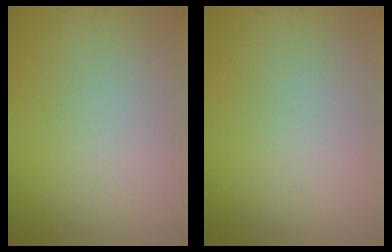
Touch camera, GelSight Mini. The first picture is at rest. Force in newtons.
{"total": 0.0}